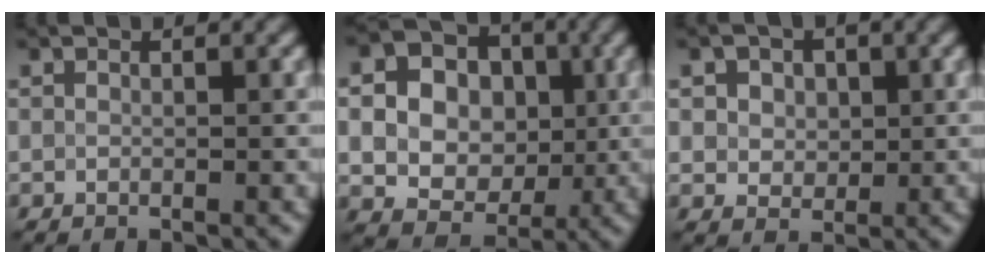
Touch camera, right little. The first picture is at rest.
{"total": 11.7, "force": [0.9, 10.4, 5.4], "torque": [-0.124, 0.012, 0.014]}
{"total": 3.3, "force": [1.1, 2.6, 1.7], "torque": [-0.023, 0.012, 0.005]}